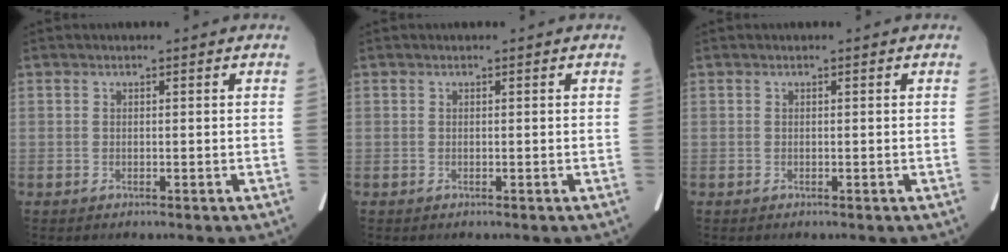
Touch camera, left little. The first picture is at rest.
{"total": 0.0}
{"total": 0.0}